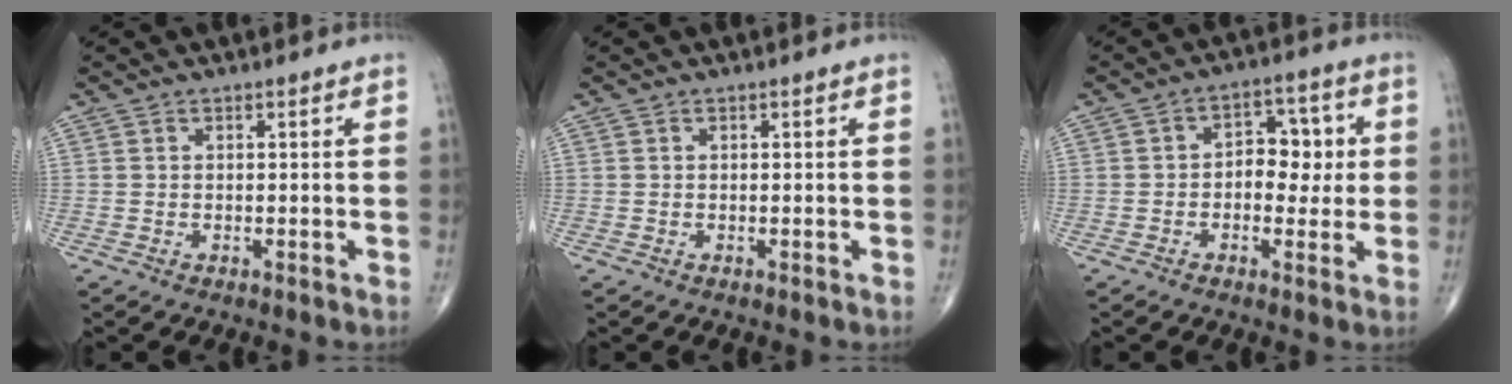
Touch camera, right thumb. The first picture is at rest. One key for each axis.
{"total": 0.0}
{"total": 8.1, "fx": 0.2, "fy": 5.4, "fz": 6.0, "tx": -0.042, "ty": 0.018, "tz": -0.002}